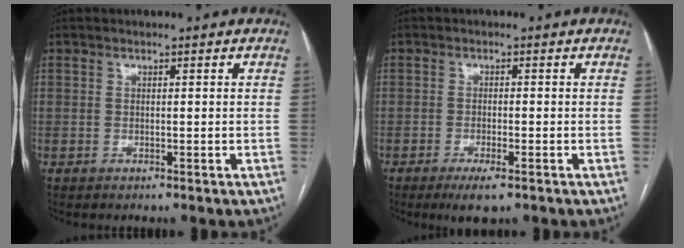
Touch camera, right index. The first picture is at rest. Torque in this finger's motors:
{"motor_torque": [0.41, -0.04, 0.11, 0.05]}